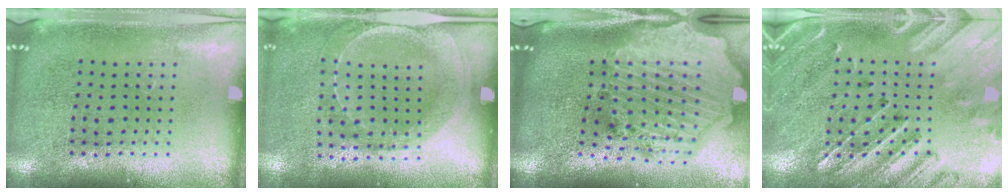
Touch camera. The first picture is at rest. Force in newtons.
{"total": 1.6, "press": 1.5, "slide": 0.4}
{"total": 4.1, "press": 3.3, "slide": 2.3}
{"total": 2.9, "press": 2.7, "slide": 1.1}